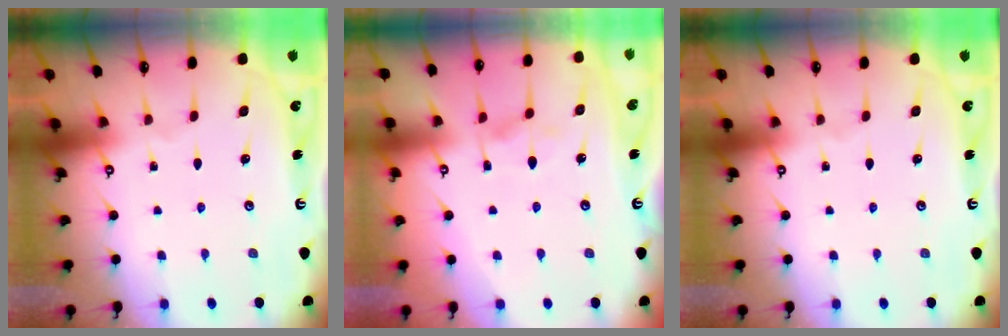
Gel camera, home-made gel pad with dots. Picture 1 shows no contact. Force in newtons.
{"total": 2.0, "press": 1.4, "slide": 1.4}
{"total": 0.0}